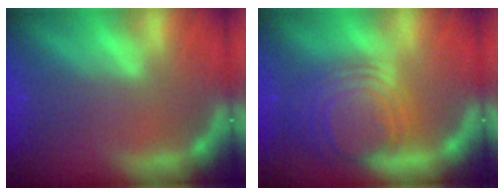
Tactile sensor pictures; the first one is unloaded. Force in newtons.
{"total": 10.0}